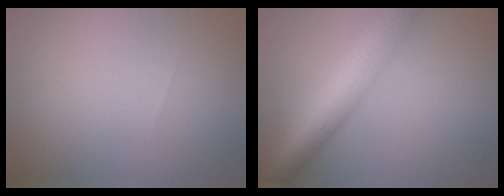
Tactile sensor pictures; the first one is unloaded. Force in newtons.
{"total": 9.0, "press": 9.0, "slide": 0.3}